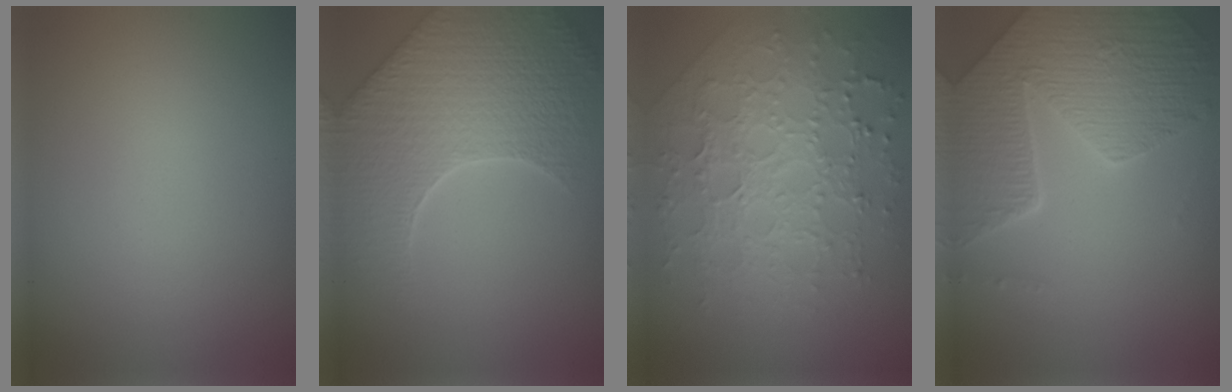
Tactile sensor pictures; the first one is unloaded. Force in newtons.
{"total": 8.4, "press": 6.1, "slide": 5.8}
{"total": 7.7, "press": 5.5, "slide": 5.4}
{"total": 7.3, "press": 5.5, "slide": 4.7}